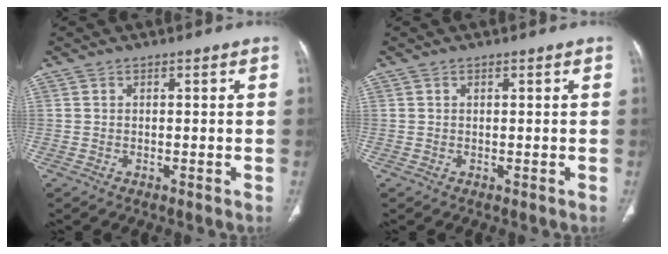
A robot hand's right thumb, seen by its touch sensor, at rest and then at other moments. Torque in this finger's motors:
{"motor_torque": [0.00, 0.27, -0.23, -0.02, 0.04]}